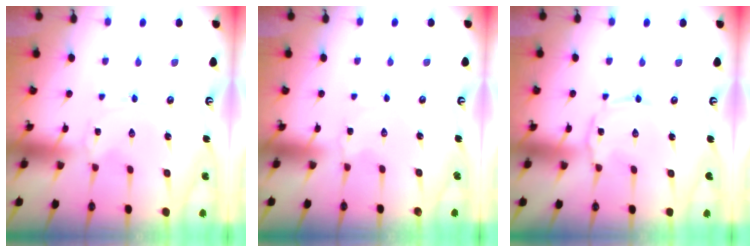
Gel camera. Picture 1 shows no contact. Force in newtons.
{"total": 0.8, "press": 0.8, "slide": 0.1}
{"total": 1.8, "press": 1.8, "slide": 0.2}